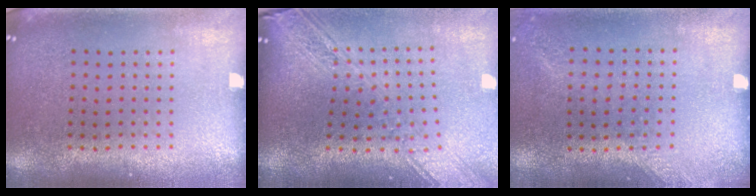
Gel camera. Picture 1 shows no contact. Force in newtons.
{"total": 2.9, "press": 2.3, "slide": 1.9}
{"total": 1.3, "press": 1.1, "slide": 0.7}